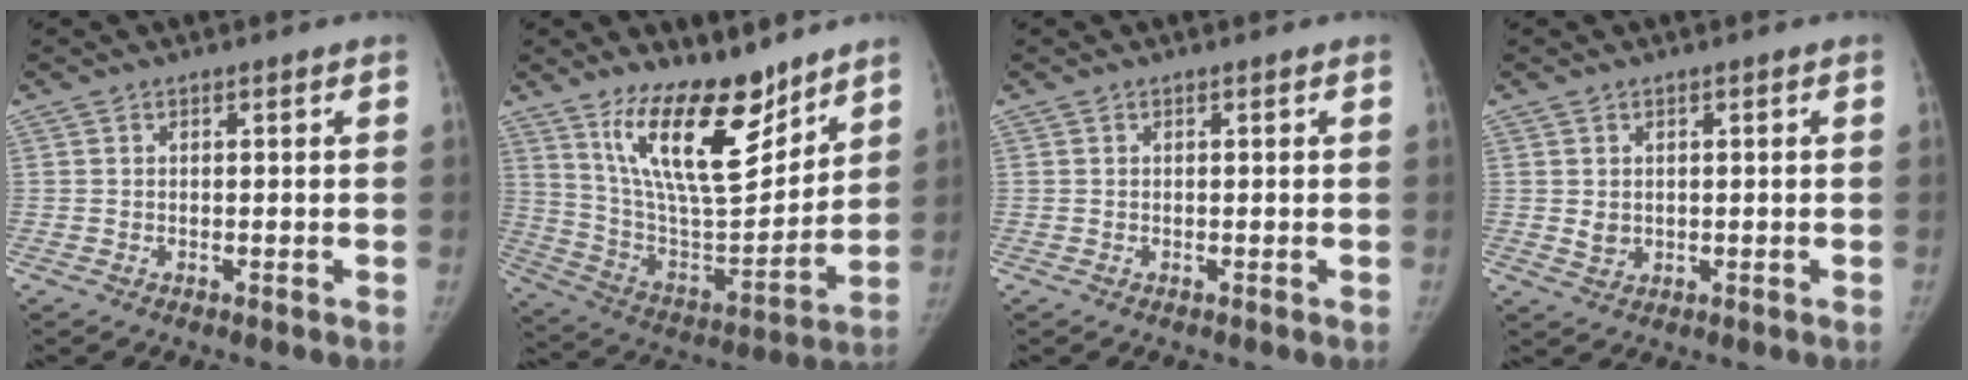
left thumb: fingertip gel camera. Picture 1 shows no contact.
{"total": 19.7, "force": [13.3, 7.2, 12.7], "torque": [-0.168, -0.095, 0.242]}
{"total": 0.0}
{"total": 2.2, "force": [0.2, 1.8, 1.1], "torque": [-0.014, -0.003, 0.010]}